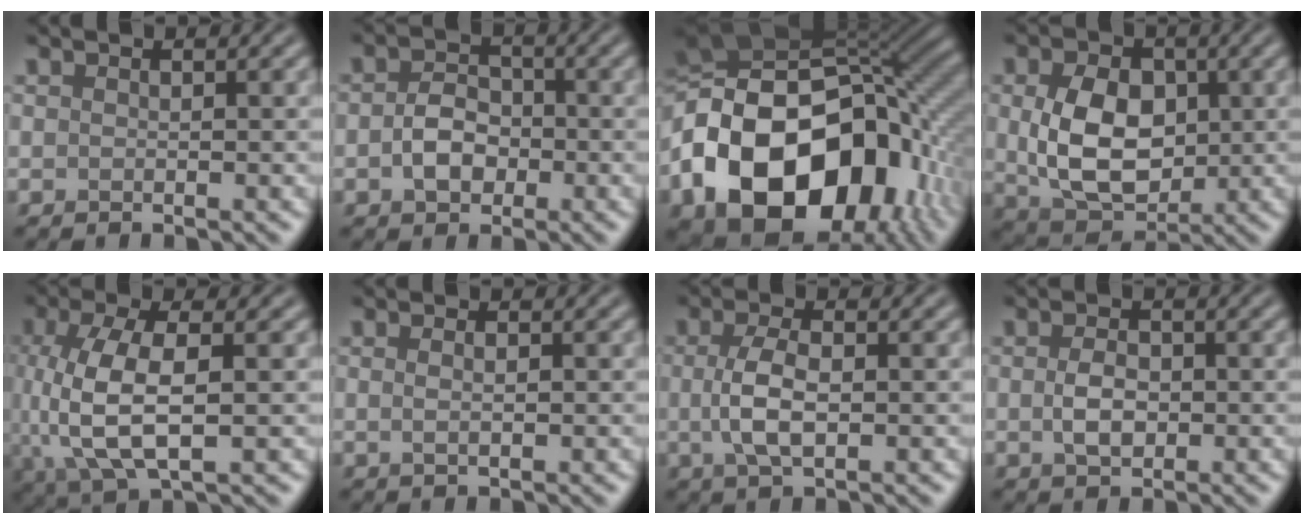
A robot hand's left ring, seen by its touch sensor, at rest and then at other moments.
{"total": 3.2, "force": [-0.7, 2.3, 2.0], "torque": [-0.037, 0.003, -0.019]}
{"total": 19.9, "force": [-5.4, 13.7, 13.4], "torque": [-0.283, -0.017, -0.092]}
{"total": 7.5, "force": [0.3, 5.3, 5.3], "torque": [-0.109, -0.006, 0.013]}
{"total": 7.2, "force": [-0.2, 3.0, 6.6], "torque": [-0.144, 0.001, -0.003]}
{"total": 1.7, "force": [0.3, 0.9, 1.4], "torque": [-0.020, 0.003, -0.003]}
{"total": 3.8, "force": [-0.1, 1.6, 3.4], "torque": [-0.076, 0.001, -0.002]}
{"total": 2.6, "force": [-0.2, 1.6, 2.0], "torque": [-0.042, 0.000, -0.005]}